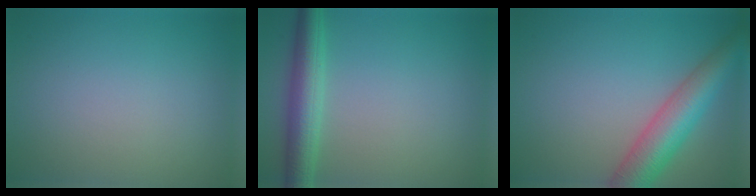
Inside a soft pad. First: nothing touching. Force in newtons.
{"total": 4.3, "press": 4.3, "slide": 0.1}
{"total": 6.7, "press": 6.7, "slide": 0.3}